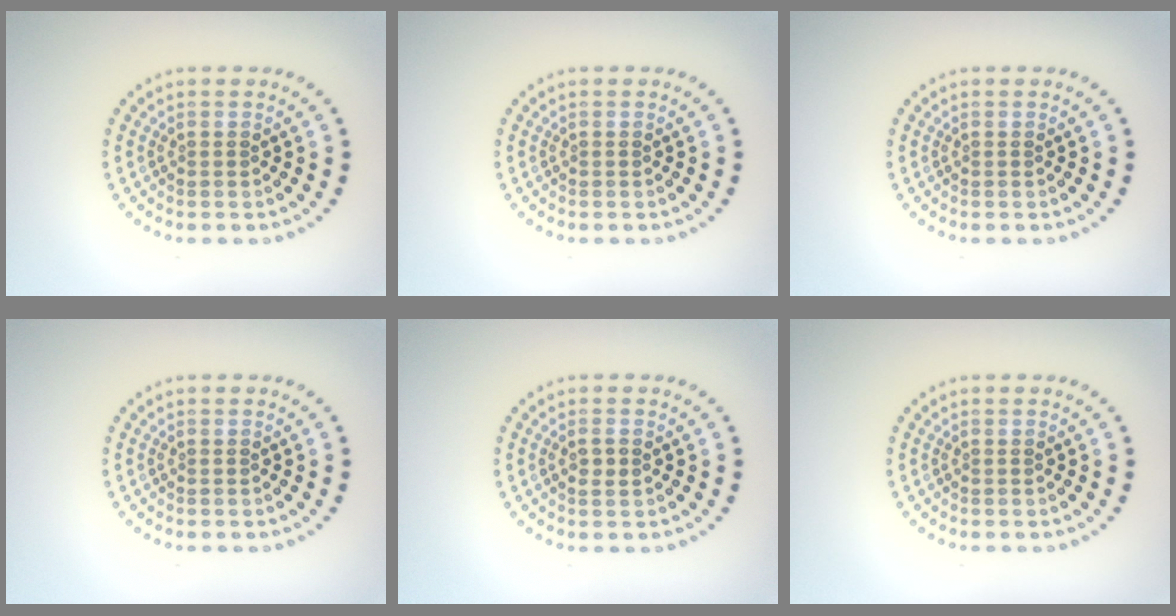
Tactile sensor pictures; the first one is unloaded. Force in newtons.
{"total": 0.0}
{"total": 0.0}
{"total": 0.0}
{"total": 1.1, "press": 1.1, "slide": 0.3}
{"total": 0.0}